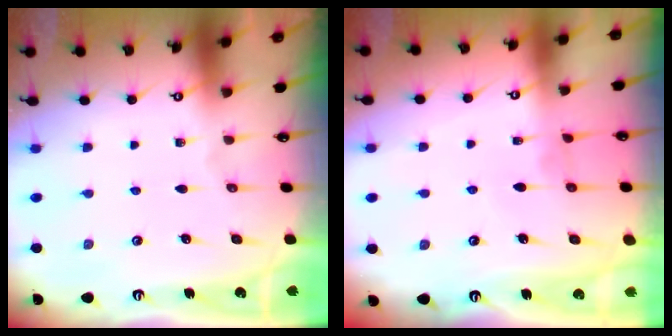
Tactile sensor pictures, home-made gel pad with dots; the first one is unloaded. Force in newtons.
{"total": 0.0}